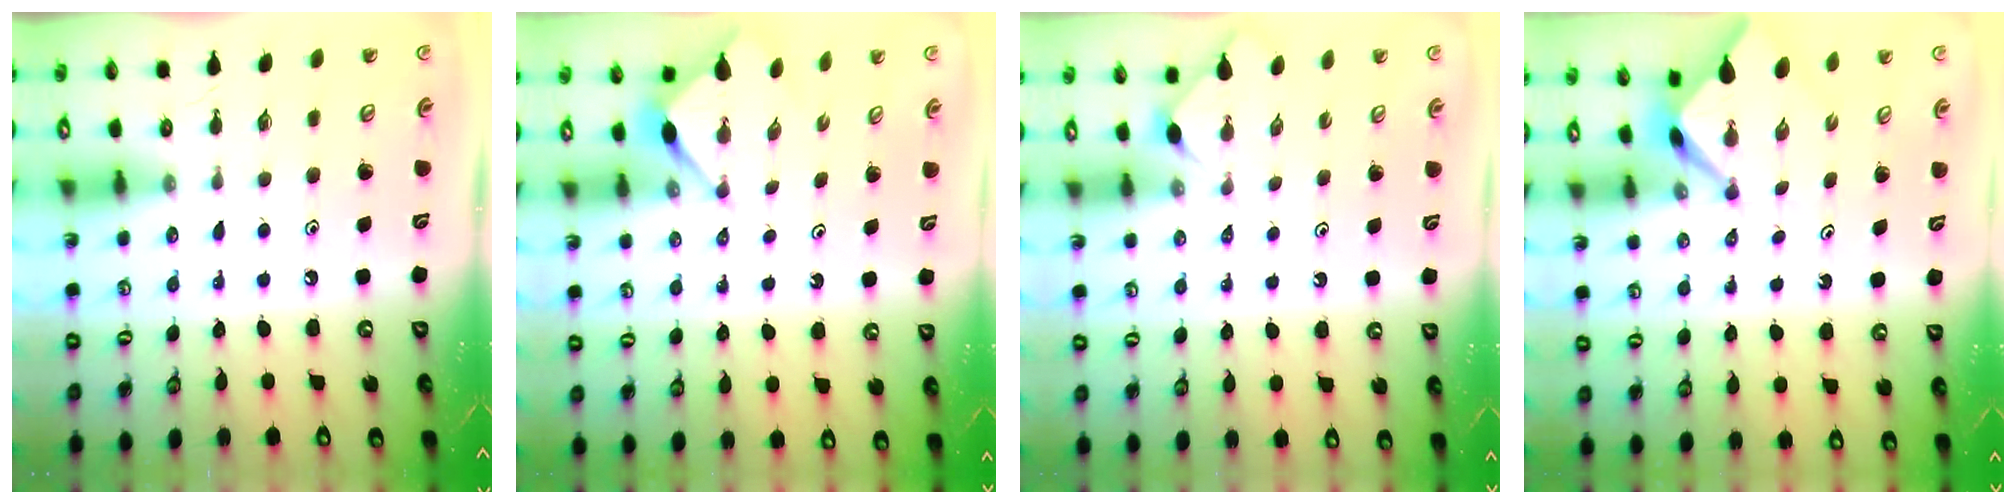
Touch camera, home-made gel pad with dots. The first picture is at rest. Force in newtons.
{"total": 3.2, "press": 3.2, "slide": 0.3}
{"total": 1.7, "press": 1.6, "slide": 0.5}
{"total": 2.5, "press": 2.4, "slide": 0.3}